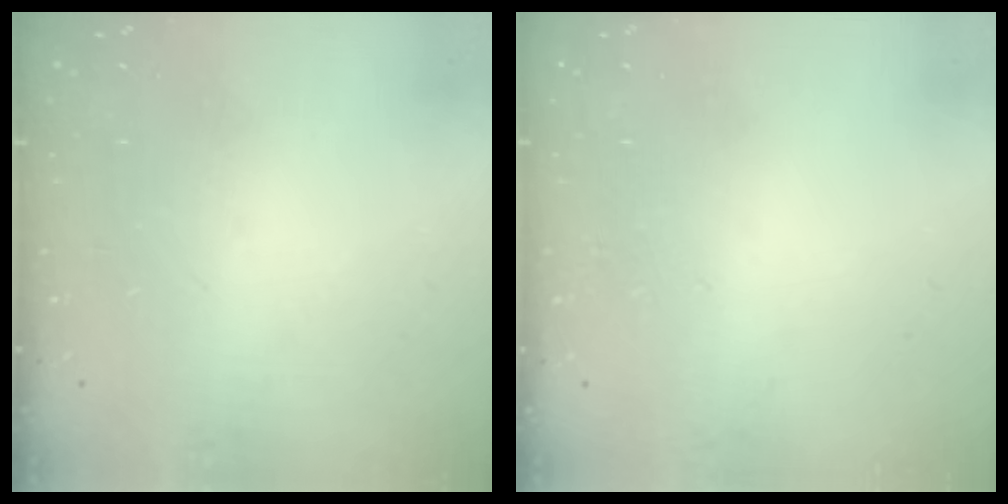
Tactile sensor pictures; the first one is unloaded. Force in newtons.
{"total": 1.9, "press": 1.9, "slide": 0.1}